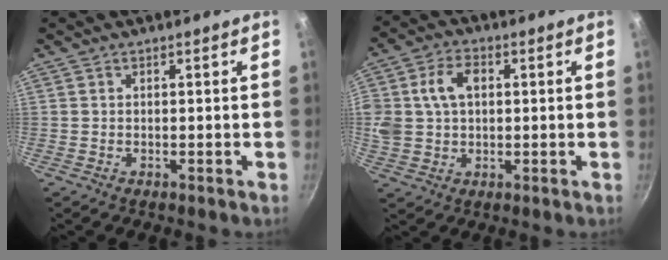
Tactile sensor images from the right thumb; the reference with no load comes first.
{"total": 12.2, "force": [2.3, 9.1, 7.7], "torque": [-0.157, 0.023, 0.039]}